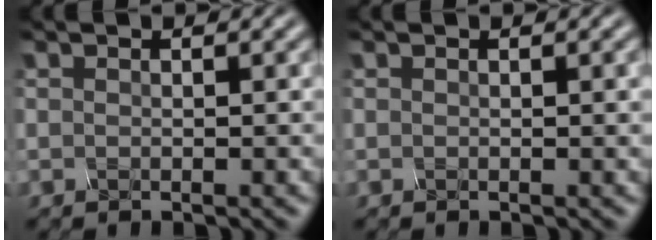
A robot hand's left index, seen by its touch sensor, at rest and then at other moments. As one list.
[{"total": 0.9, "force": [0.1, 0.3, 0.8], "torque": [-0.007, 0.003, -0.001]}]